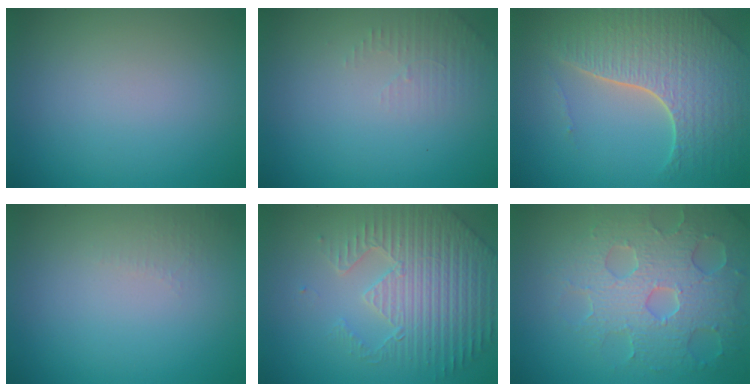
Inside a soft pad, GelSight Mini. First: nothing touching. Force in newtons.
{"total": 1.5, "press": 1.5, "slide": 0.4}
{"total": 7.3, "press": 5.2, "slide": 5.1}
{"total": 1.0, "press": 0.9, "slide": 0.3}
{"total": 5.6, "press": 4.9, "slide": 2.8}
{"total": 6.9, "press": 5.5, "slide": 4.2}